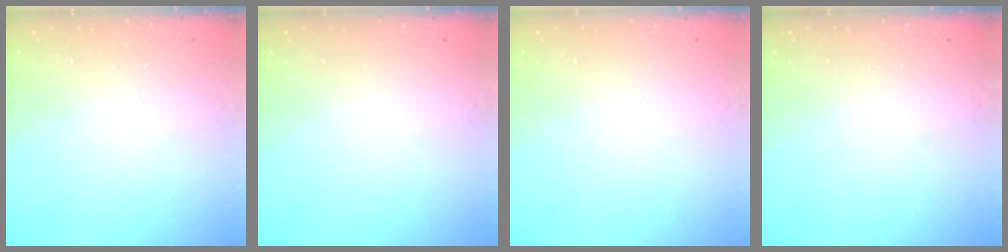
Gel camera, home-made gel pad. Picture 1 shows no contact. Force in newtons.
{"total": 0.0}
{"total": 0.0}
{"total": 0.0}